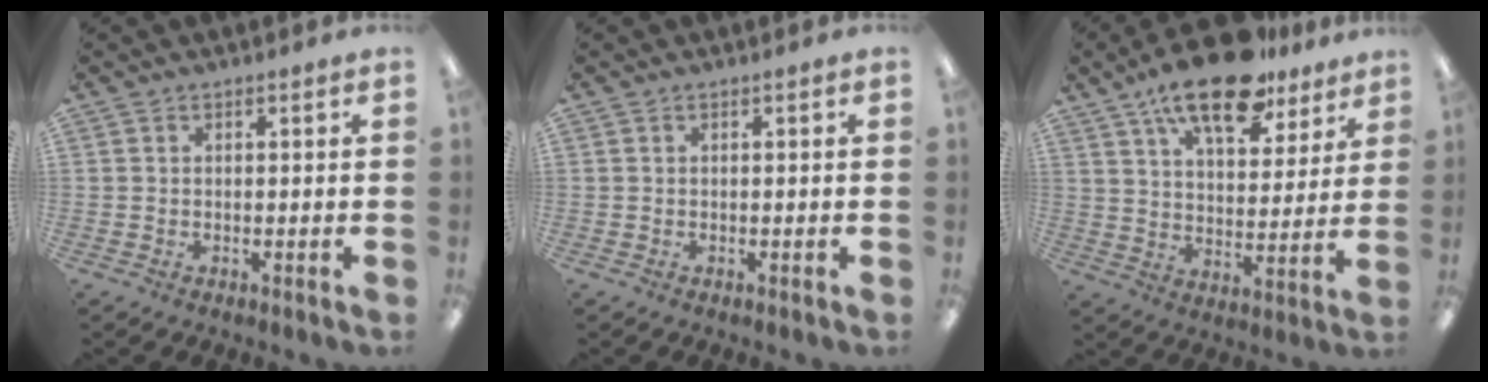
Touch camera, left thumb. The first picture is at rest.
{"total": 0.0}
{"total": 17.3, "force": [12.4, 7.1, 9.9], "torque": [-0.161, -0.063, 0.211]}